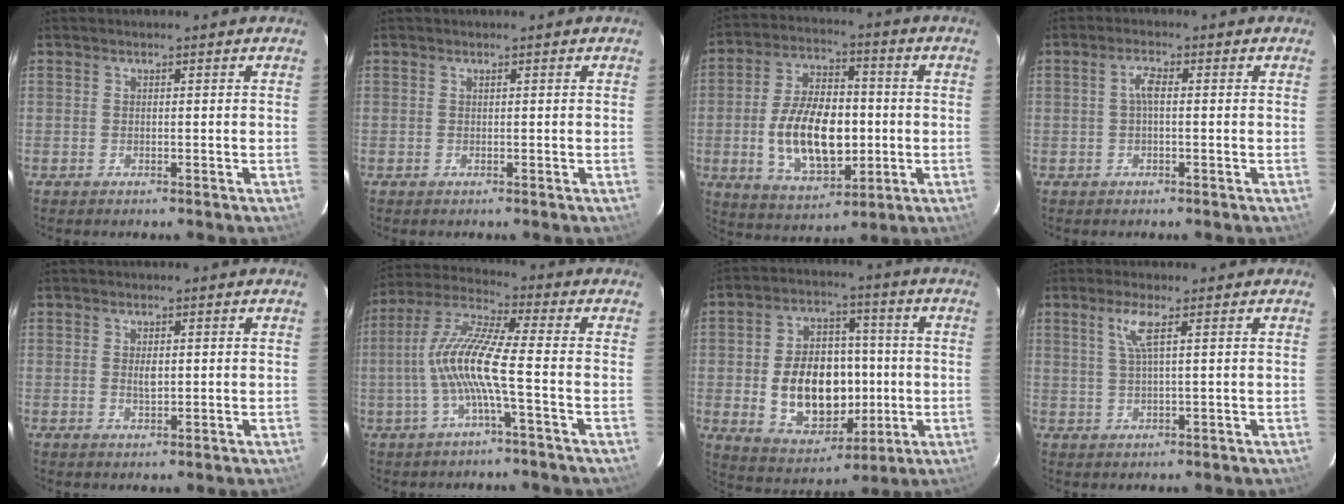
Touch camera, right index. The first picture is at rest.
{"total": 0.0}
{"total": 16.1, "force": [-2.1, 8.8, 13.3], "torque": [-0.260, 0.008, -0.024]}
{"total": 2.3, "force": [0.0, 0.7, 2.2], "torque": [-0.047, 0.008, 0.001]}
{"total": 2.1, "force": [0.2, 1.2, 1.8], "torque": [-0.030, 0.000, 0.005]}
{"total": 10.8, "force": [-2.2, 0.3, 10.5], "torque": [-0.218, 0.008, -0.044]}
{"total": 16.5, "force": [-1.7, 11.4, 11.9], "torque": [-0.235, 0.019, -0.001]}
{"total": 3.8, "force": [1.7, 0.0, 3.4], "torque": [-0.072, 0.000, 0.037]}